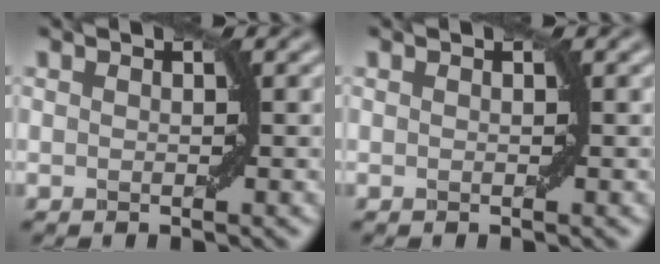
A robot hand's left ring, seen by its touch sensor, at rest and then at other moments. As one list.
[{"total": 0.0}]